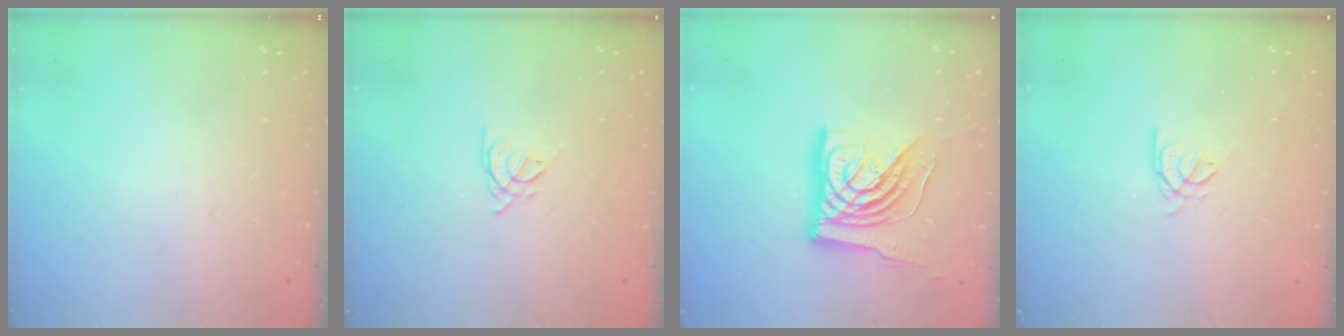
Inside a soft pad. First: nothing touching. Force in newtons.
{"total": 3.3, "press": 3.3, "slide": 0.5}
{"total": 20.3, "press": 20.1, "slide": 2.6}
{"total": 0.7, "press": 0.6, "slide": 0.3}